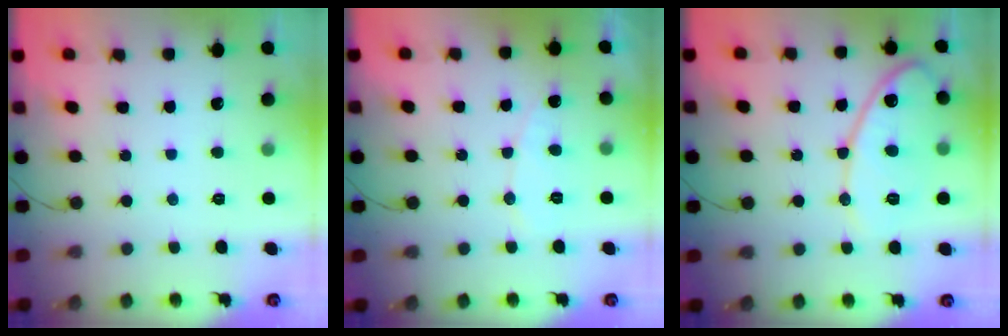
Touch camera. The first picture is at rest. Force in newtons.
{"total": 5.2, "press": 5.2, "slide": 0.4}
{"total": 13.9, "press": 13.8, "slide": 1.4}